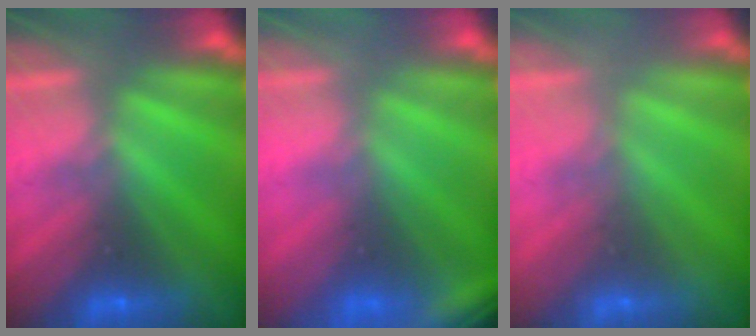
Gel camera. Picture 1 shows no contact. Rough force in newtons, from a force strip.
{"total": 2.7}
{"total": 2.1}